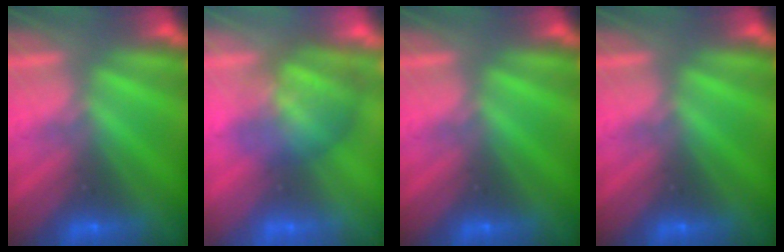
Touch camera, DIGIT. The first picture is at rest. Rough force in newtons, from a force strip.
{"total": 3.9}
{"total": 0.0}
{"total": 0.0}